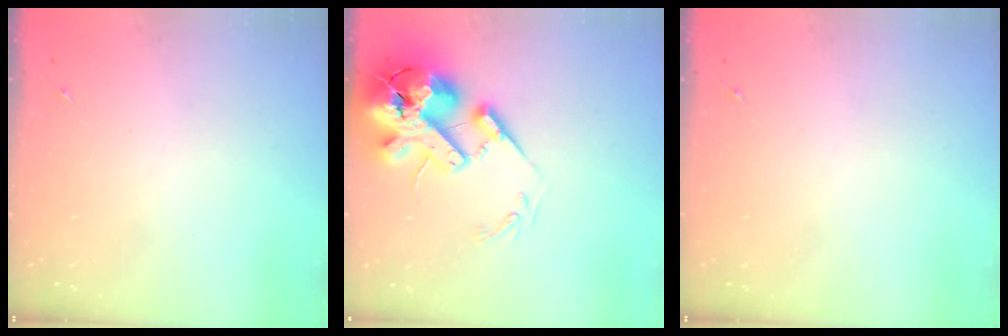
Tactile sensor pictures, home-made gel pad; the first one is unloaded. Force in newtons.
{"total": 20.9, "press": 20.6, "slide": 3.4}
{"total": 0.0}